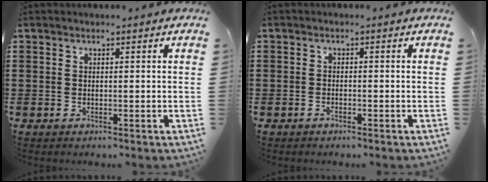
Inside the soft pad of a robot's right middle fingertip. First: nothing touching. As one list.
[{"total": 1.0, "force": [-0.9, 0.5, 0.2], "torque": [-0.005, 0.001, -0.019]}]